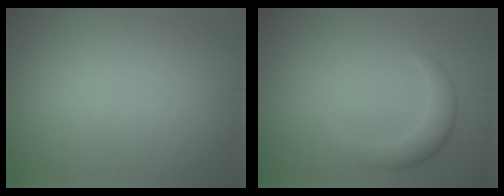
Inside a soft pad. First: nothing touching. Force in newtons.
{"total": 2.8, "press": 2.8, "slide": 0.0}